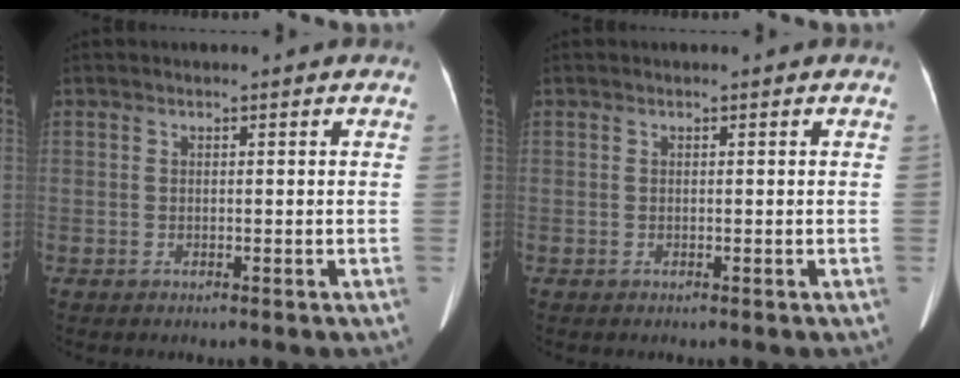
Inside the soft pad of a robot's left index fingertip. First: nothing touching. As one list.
[{"total": 0.0}]